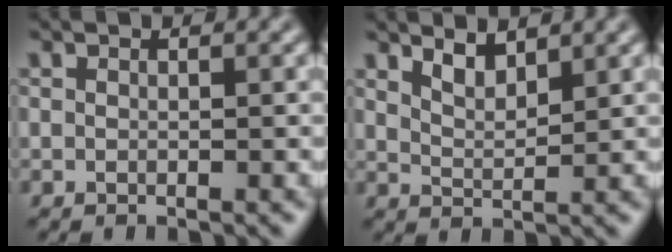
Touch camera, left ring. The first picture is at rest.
{"total": 2.2, "force": [1.8, 0.5, 1.1], "torque": [-0.021, -0.006, 0.036]}